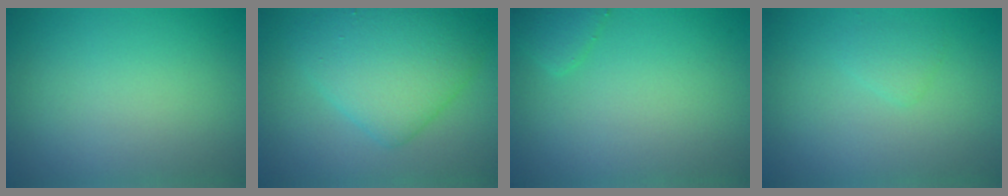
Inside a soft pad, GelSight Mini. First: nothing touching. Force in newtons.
{"total": 6.3, "press": 6.3, "slide": 0.1}
{"total": 1.5, "press": 1.5, "slide": 0.1}
{"total": 1.0, "press": 1.0, "slide": 0.1}